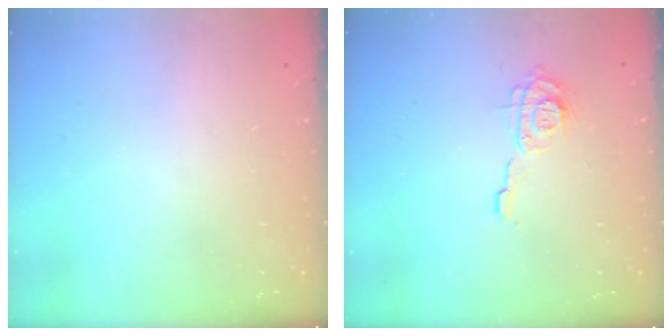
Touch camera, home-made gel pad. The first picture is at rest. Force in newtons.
{"total": 8.3, "press": 8.2, "slide": 0.6}